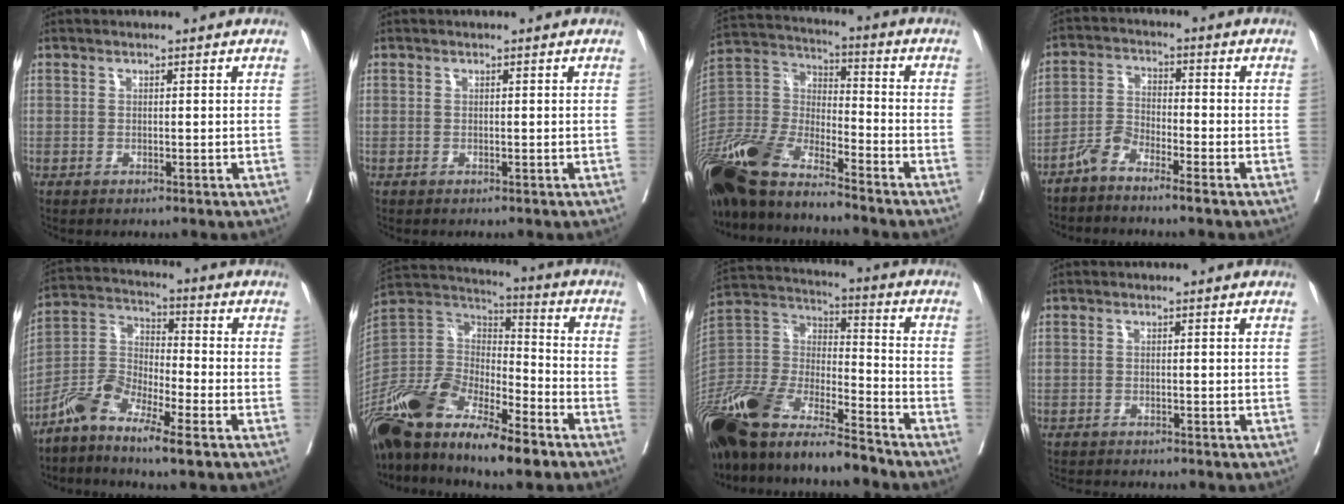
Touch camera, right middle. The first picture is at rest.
{"total": 0.0}
{"total": 18.5, "force": [-15.2, 4.2, 9.7], "torque": [-0.218, -0.016, -0.298]}
{"total": 4.3, "force": [-3.7, 0.2, 2.2], "torque": [-0.055, -0.005, -0.081]}
{"total": 8.7, "force": [-6.4, 1.0, 5.8], "torque": [-0.129, -0.001, -0.132]}
{"total": 20.7, "force": [-15.1, 5.5, 13.0], "torque": [-0.284, -0.021, -0.287]}
{"total": 22.5, "force": [-18.4, 4.8, 12.0], "torque": [-0.270, -0.025, -0.350]}
{"total": 3.7, "force": [-3.6, 0.0, 0.9], "torque": [-0.010, -0.012, -0.056]}